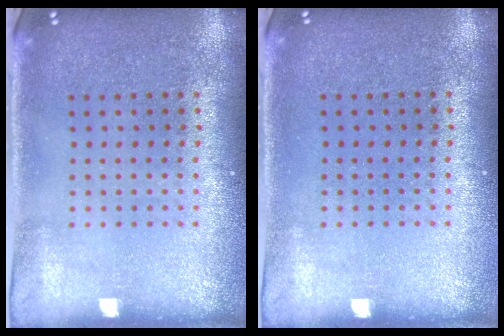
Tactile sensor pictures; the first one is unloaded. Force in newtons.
{"total": 0.0}